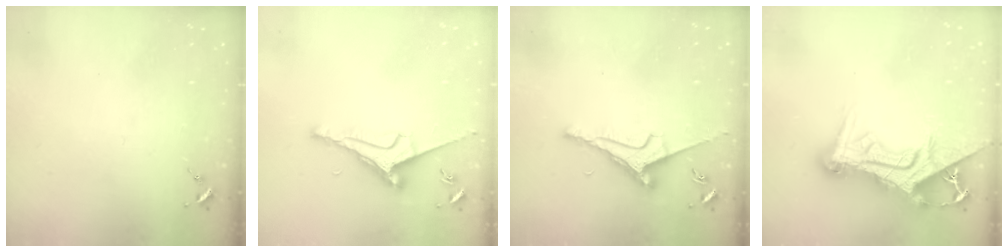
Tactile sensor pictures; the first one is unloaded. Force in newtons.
{"total": 8.2, "press": 8.1, "slide": 1.0}
{"total": 7.6, "press": 7.5, "slide": 1.2}
{"total": 17.8, "press": 17.7, "slide": 1.7}